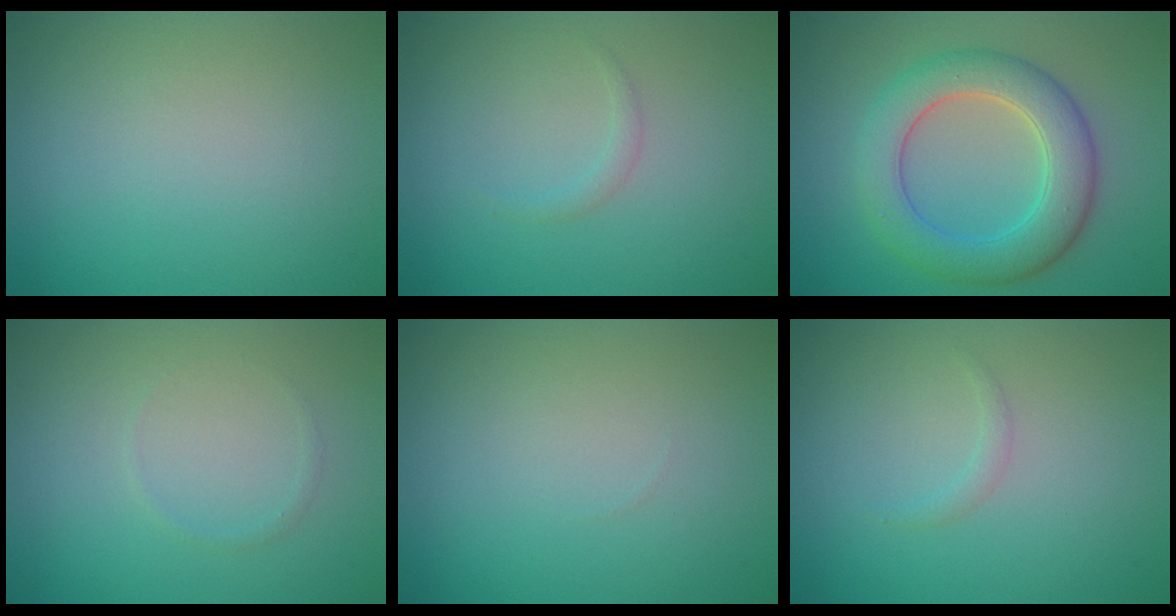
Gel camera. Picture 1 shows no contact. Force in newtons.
{"total": 0.7, "press": 0.7, "slide": 0.1}
{"total": 6.4, "press": 6.4, "slide": 0.4}
{"total": 0.5, "press": 0.5, "slide": 0.0}
{"total": 0.0}
{"total": 0.7, "press": 0.7, "slide": 0.1}